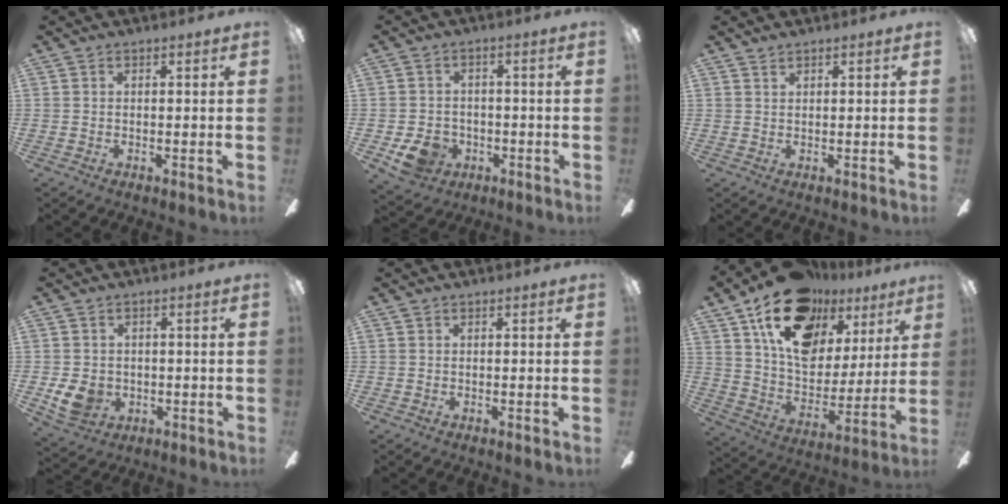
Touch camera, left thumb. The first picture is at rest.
{"total": 7.4, "force": [-2.9, 6.0, 3.2], "torque": [-0.078, 0.016, -0.052]}
{"total": 1.0, "force": [1.0, 0.2, 0.0], "torque": [-0.002, 0.000, 0.019]}
{"total": 6.4, "force": [-0.8, 5.6, 3.1], "torque": [-0.070, 0.004, -0.015]}
{"total": 0.0}
{"total": 21.5, "force": [13.2, 12.7, 11.2], "torque": [-0.183, -0.069, 0.240]}